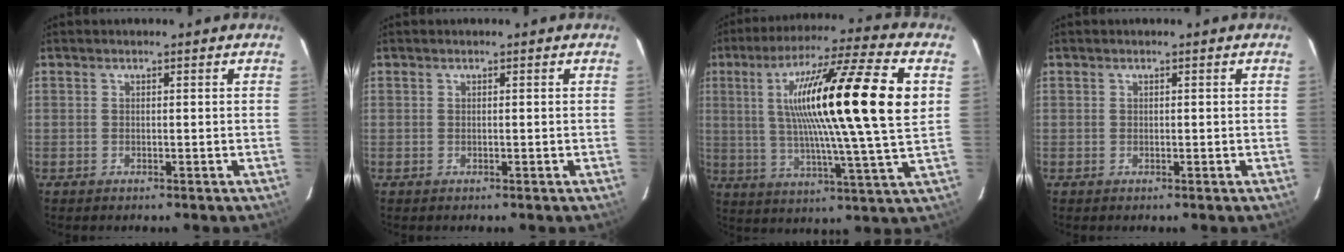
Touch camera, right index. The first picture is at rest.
{"total": 0.0}
{"total": 24.0, "force": [4.5, 0.5, 23.5], "torque": [-0.393, 0.014, 0.056]}
{"total": 0.0}